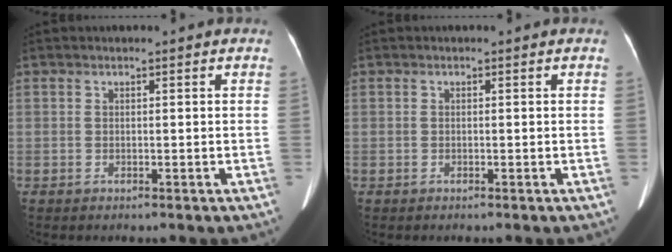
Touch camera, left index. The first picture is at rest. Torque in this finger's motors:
{"motor_torque": [-0.12, -0.06, -0.05, 0.01]}